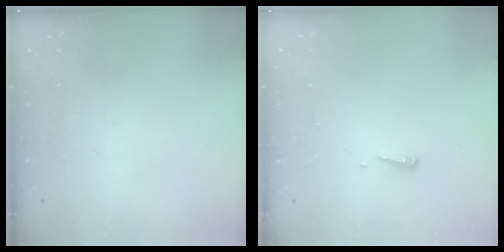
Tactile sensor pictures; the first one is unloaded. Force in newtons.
{"total": 2.4, "press": 2.4, "slide": 0.2}